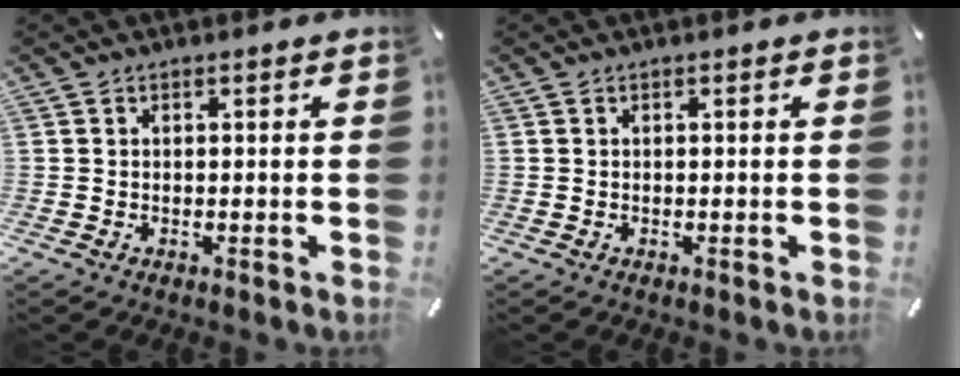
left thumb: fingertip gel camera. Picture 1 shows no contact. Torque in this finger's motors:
{"motor_torque": [-0.01, 0.00, 0.00, 0.02, 0.00]}